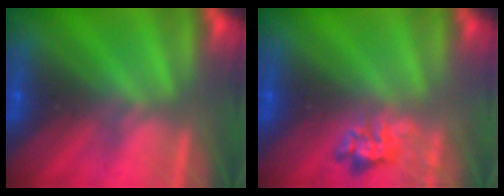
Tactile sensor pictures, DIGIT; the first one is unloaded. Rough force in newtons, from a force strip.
{"total": 2.3}